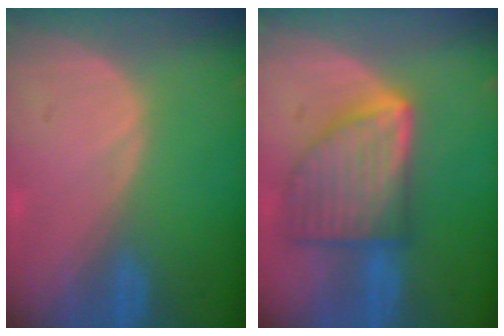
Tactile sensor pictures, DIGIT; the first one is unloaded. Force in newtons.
{"total": 9.3, "press": 9.3, "slide": 0.5}